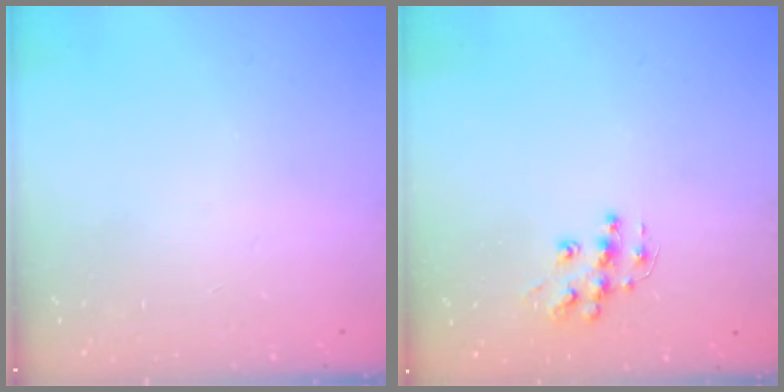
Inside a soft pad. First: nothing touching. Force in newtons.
{"total": 9.8, "press": 9.8, "slide": 0.6}